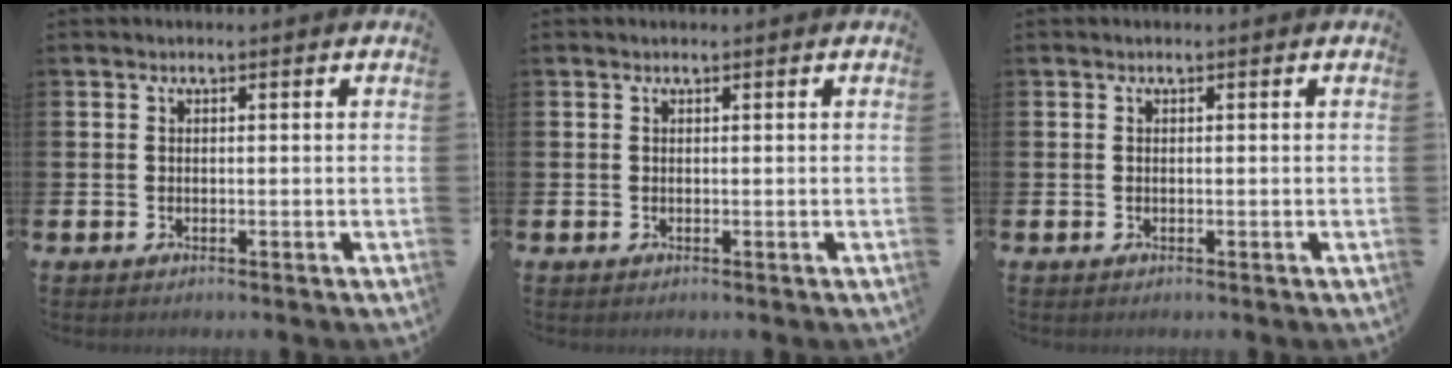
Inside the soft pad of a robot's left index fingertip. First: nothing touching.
{"total": 0.0}
{"total": 0.0}